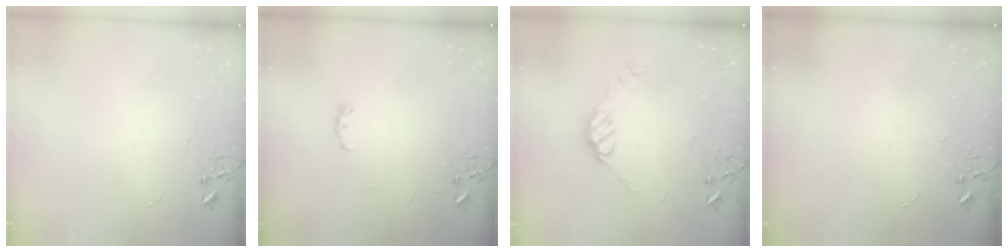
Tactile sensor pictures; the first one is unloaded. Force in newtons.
{"total": 3.8, "press": 3.8, "slide": 0.6}
{"total": 8.5, "press": 8.5, "slide": 0.5}
{"total": 0.0}